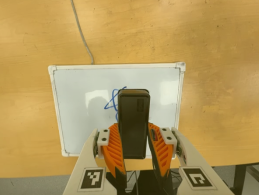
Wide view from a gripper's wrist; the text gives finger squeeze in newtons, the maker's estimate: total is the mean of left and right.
{"total": 7.6, "left": 5.3, "right": 9.9}